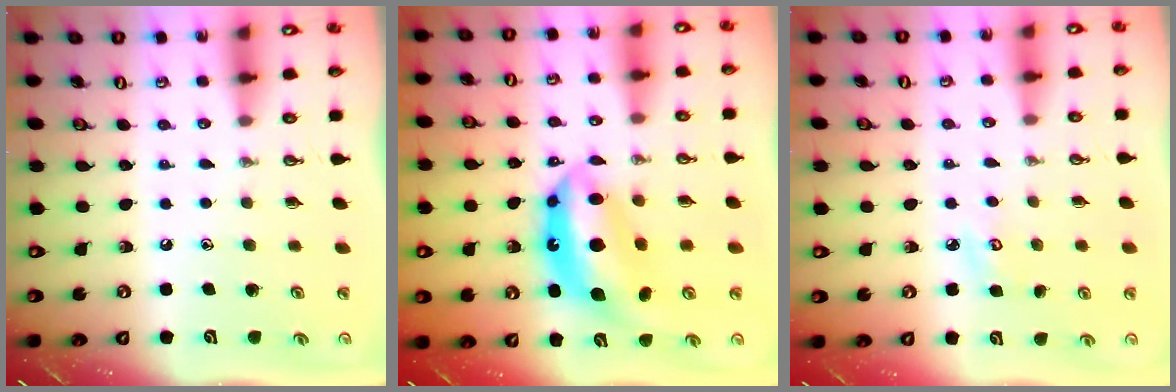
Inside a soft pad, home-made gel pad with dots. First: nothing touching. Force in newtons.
{"total": 14.6, "press": 14.6, "slide": 1.1}
{"total": 4.4, "press": 4.4, "slide": 0.4}